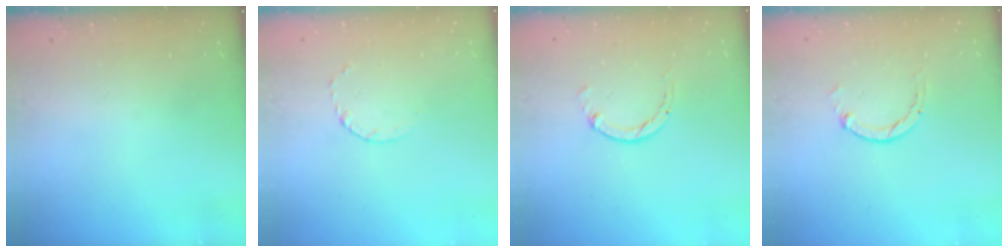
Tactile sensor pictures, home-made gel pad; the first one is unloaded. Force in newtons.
{"total": 3.1, "press": 3.1, "slide": 0.3}
{"total": 0.0}
{"total": 1.3, "press": 1.2, "slide": 0.2}